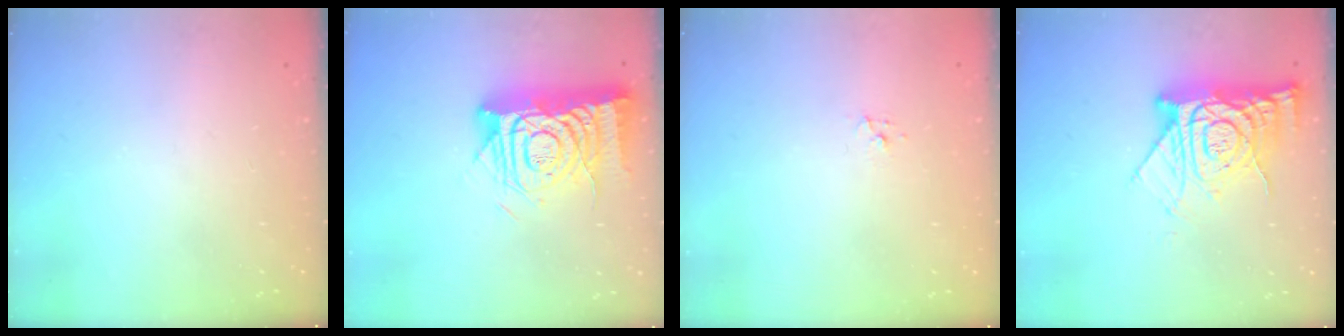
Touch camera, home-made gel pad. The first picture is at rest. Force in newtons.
{"total": 14.1, "press": 14.0, "slide": 2.0}
{"total": 3.9, "press": 3.9, "slide": 0.3}
{"total": 14.7, "press": 14.6, "slide": 1.3}